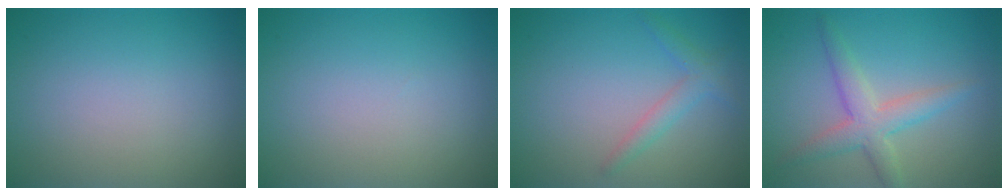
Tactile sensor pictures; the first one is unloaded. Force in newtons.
{"total": 0.0}
{"total": 1.9, "press": 1.9, "slide": 0.0}
{"total": 3.5, "press": 3.5, "slide": 0.1}